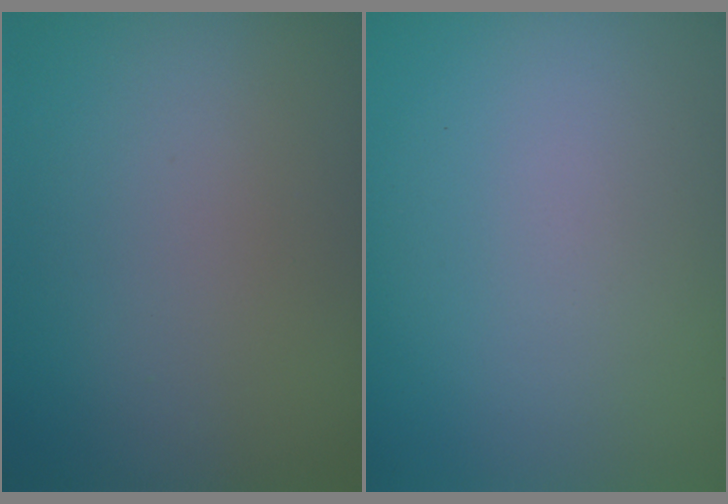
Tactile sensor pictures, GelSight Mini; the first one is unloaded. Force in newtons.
{"total": 0.0}